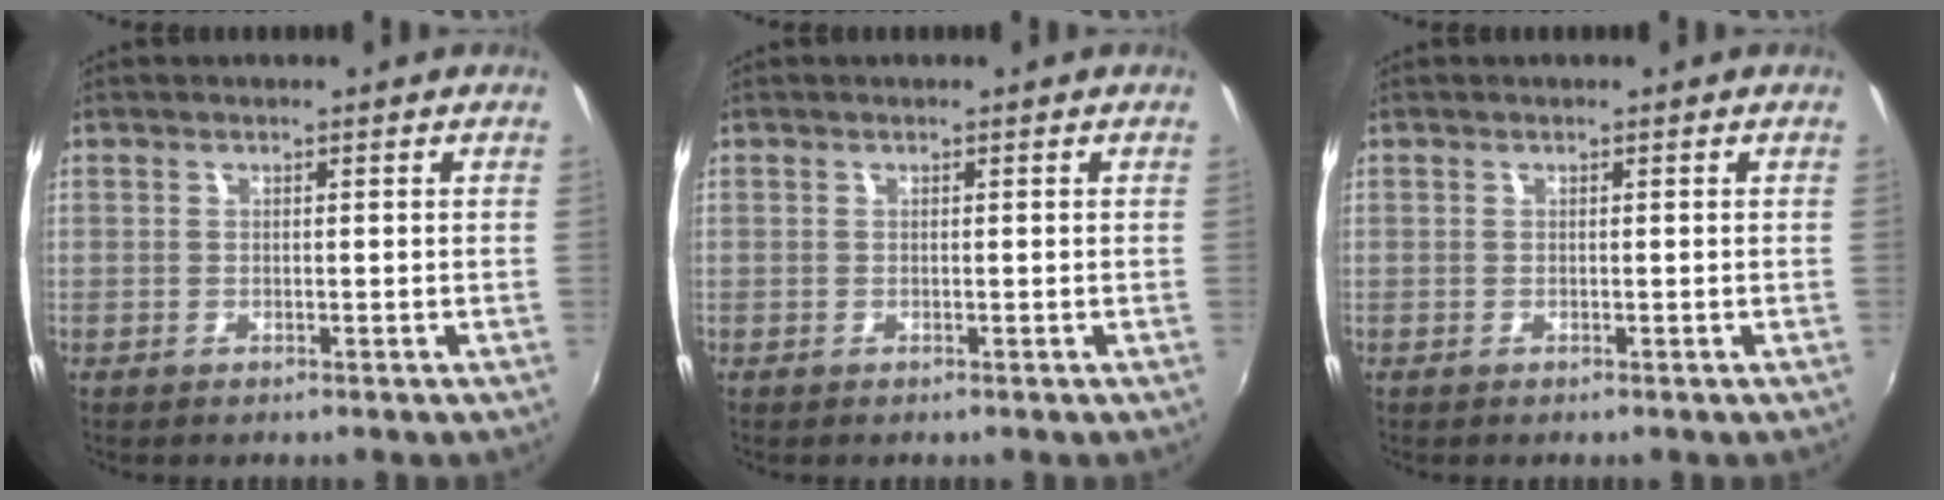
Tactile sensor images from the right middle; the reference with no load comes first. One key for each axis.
{"total": 0.0}
{"total": 0.0}